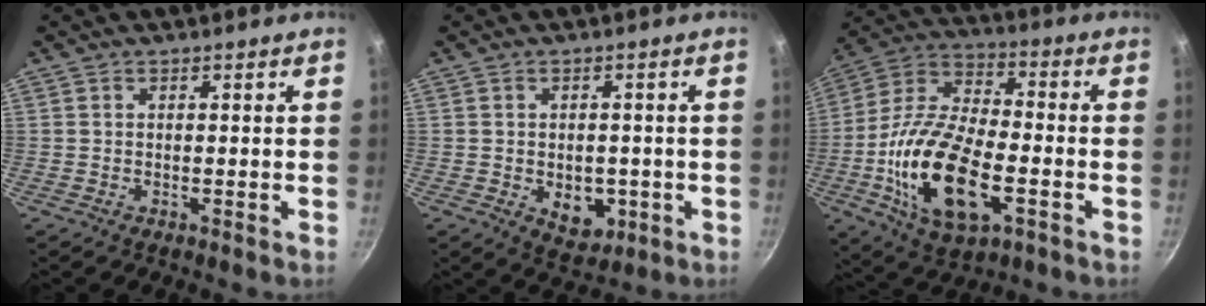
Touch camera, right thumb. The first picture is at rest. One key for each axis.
{"total": 7.0, "fx": -1.8, "fy": 4.9, "fz": 4.6, "tx": -0.040, "ty": 0.000, "tz": -0.015}
{"total": 22.0, "fx": -5.6, "fy": 10.8, "fz": 18.3, "tx": -0.348, "ty": 0.022, "tz": -0.109}